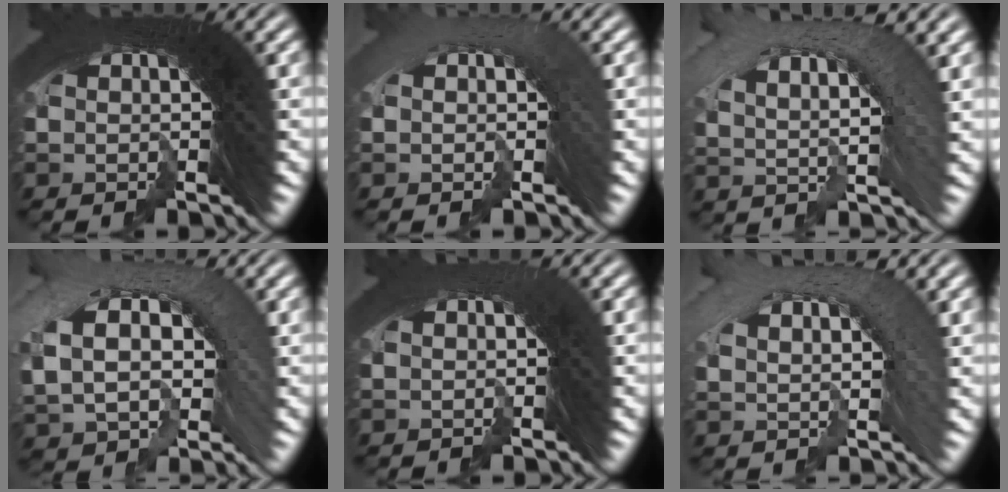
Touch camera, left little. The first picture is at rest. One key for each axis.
{"total": 3.3, "fx": -2.7, "fy": 0.2, "fz": -1.8, "tx": 0.028, "ty": -0.007, "tz": -0.039}
{"total": 5.2, "fx": -1.4, "fy": 4.1, "fz": 2.8, "tx": -0.035, "ty": 0.014, "tz": -0.035}
{"total": 6.4, "fx": -2.8, "fy": 5.6, "fz": 1.5, "tx": -0.061, "ty": -0.015, "tz": -0.041}
{"total": 2.3, "fx": -1.2, "fy": -0.9, "fz": -1.6, "tx": 0.013, "ty": -0.008, "tz": -0.013}
{"total": 3.5, "fx": -1.7, "fy": 3.0, "fz": 0.9, "tx": -0.015, "ty": 0.006, "tz": -0.034}